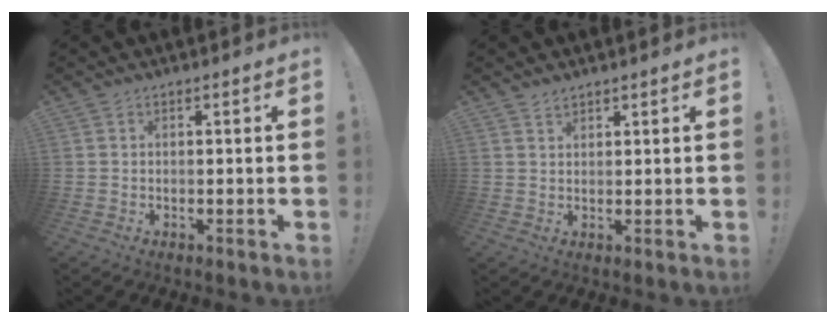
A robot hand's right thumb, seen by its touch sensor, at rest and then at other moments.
{"total": 1.9, "force": [1.7, 0.7, 0.5], "torque": [0.003, -0.014, 0.030]}